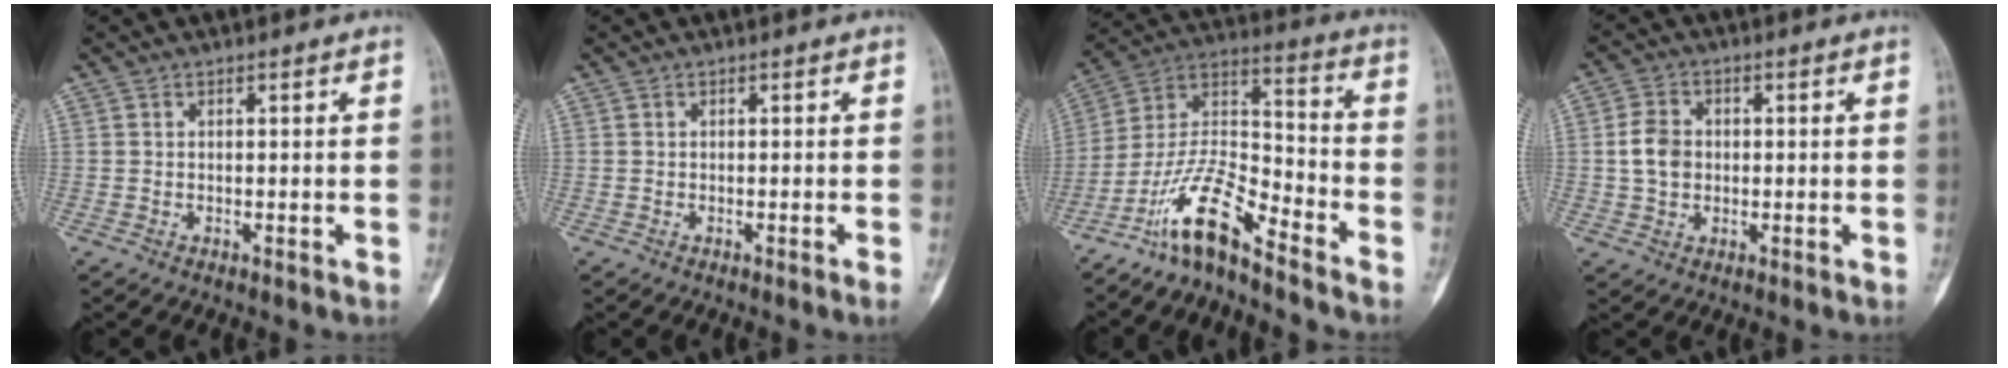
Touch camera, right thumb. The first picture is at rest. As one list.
[{"total": 0.7, "force": [-0.4, -0.2, 0.5], "torque": [-0.011, 0.001, -0.006]}, {"total": 12.9, "force": [-9.8, 2.9, 7.8], "torque": [-0.158, 0.090, -0.189]}, {"total": 5.4, "force": [0.1, 4.3, 3.4], "torque": [-0.055, 0.008, -0.001]}]